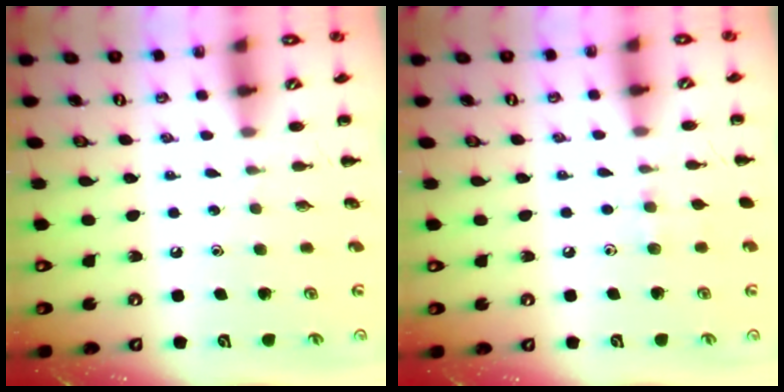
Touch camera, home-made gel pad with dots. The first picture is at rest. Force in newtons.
{"total": 5.7, "press": 5.5, "slide": 1.7}